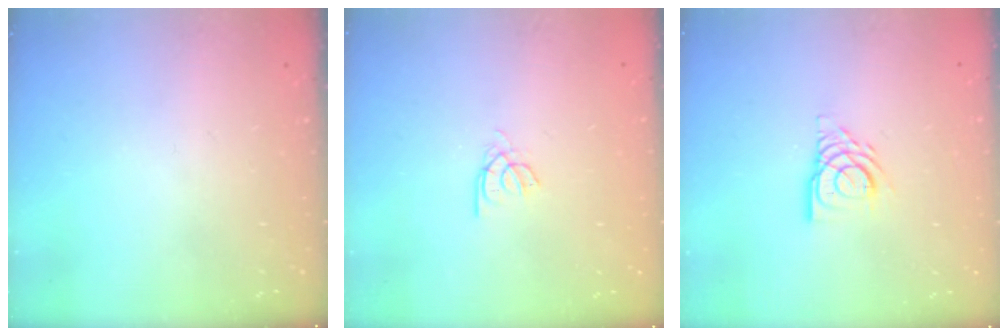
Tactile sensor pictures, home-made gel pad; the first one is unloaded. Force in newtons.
{"total": 2.2, "press": 2.1, "slide": 0.4}
{"total": 9.8, "press": 9.7, "slide": 1.2}